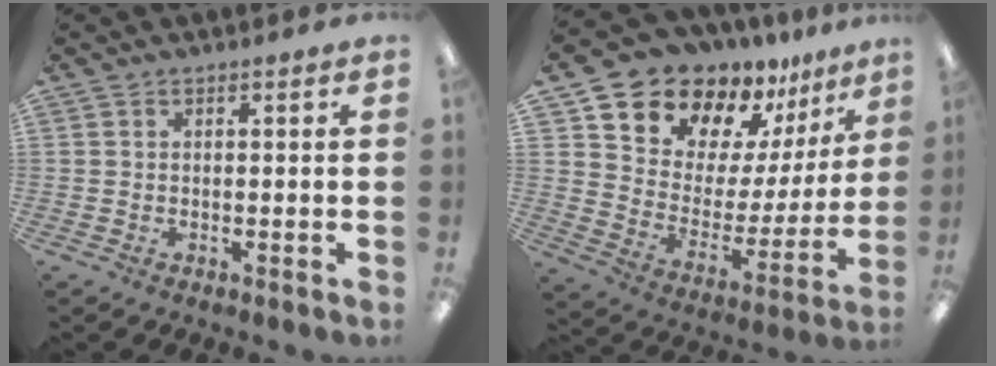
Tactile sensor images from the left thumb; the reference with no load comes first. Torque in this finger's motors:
{"motor_torque": [2.49, 2.52, 1.31, -1.47, 0.09]}